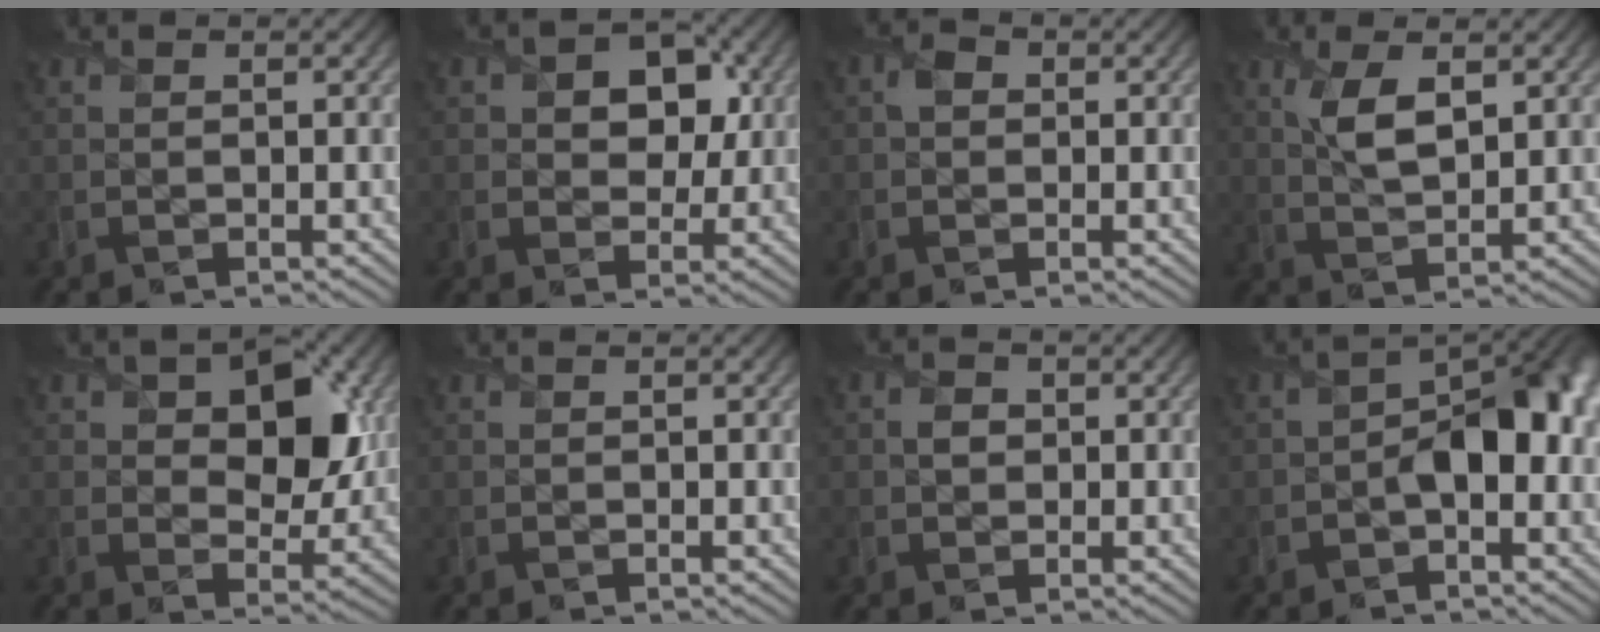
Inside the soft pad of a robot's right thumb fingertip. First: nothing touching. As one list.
[{"total": 6.6, "force": [1.7, 4.8, 4.2], "torque": [-0.060, 0.003, 0.015]}, {"total": 1.6, "force": [0.0, 1.5, 0.6], "torque": [-0.012, 0.000, -0.007]}, {"total": 5.0, "force": [1.9, 2.1, 4.2], "torque": [-0.094, 0.000, 0.038]}, {"total": 9.3, "force": [2.5, 6.0, 6.7], "torque": [-0.091, -0.005, 0.036]}, {"total": 0.0}, {"total": 1.6, "force": [0.0, 1.4, 0.7], "torque": [-0.015, 0.000, -0.005]}, {"total": 6.6, "force": [-1.1, 3.6, 5.4], "torque": [-0.074, 0.012, -0.023]}]